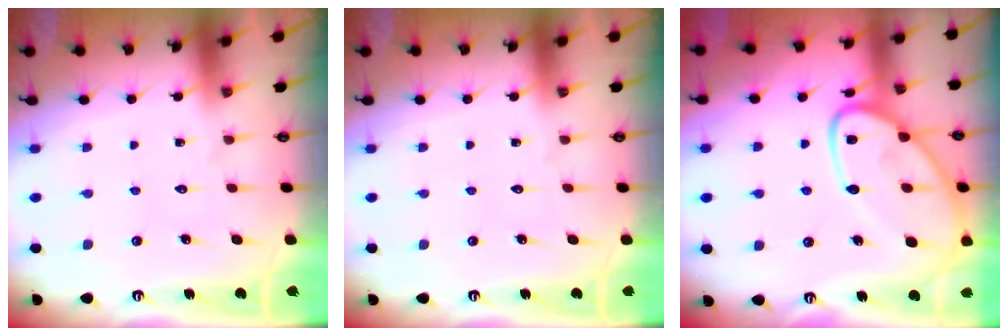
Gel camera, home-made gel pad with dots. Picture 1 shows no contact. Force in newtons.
{"total": 0.0}
{"total": 17.6, "press": 17.6, "slide": 1.6}